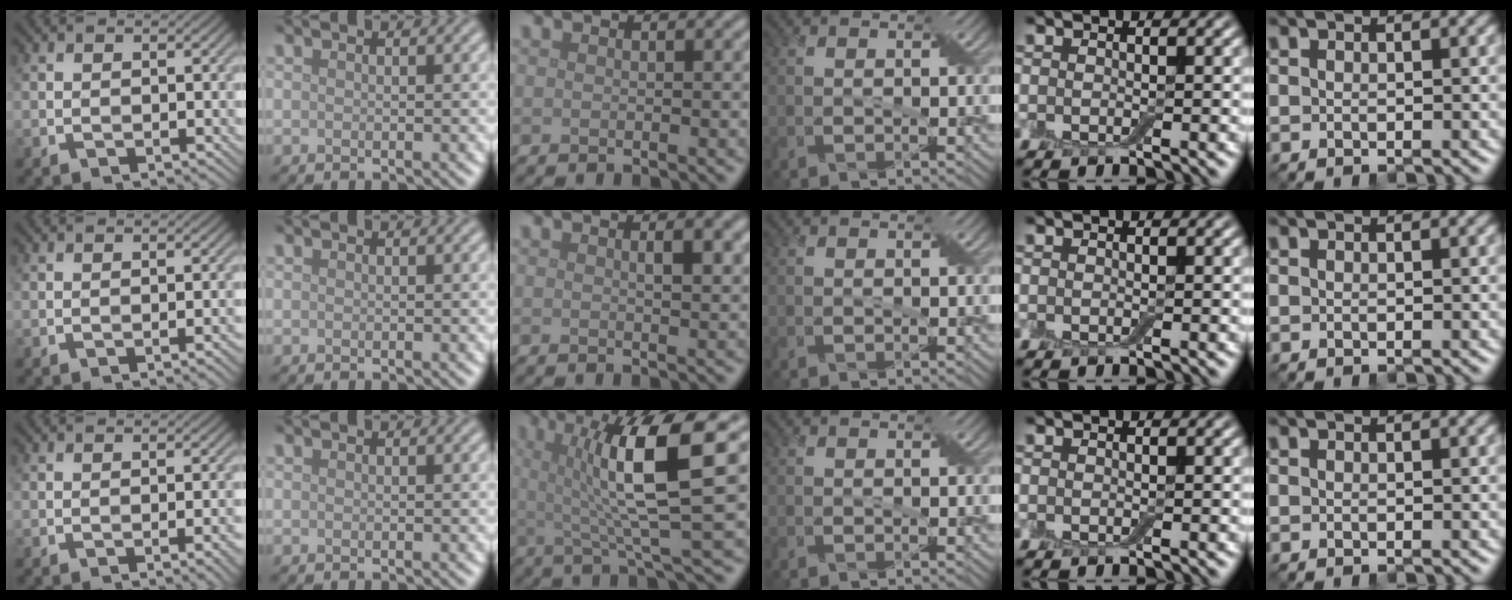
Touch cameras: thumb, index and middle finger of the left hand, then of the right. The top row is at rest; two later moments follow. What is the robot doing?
{"motion": "pour", "object": "bottle"}